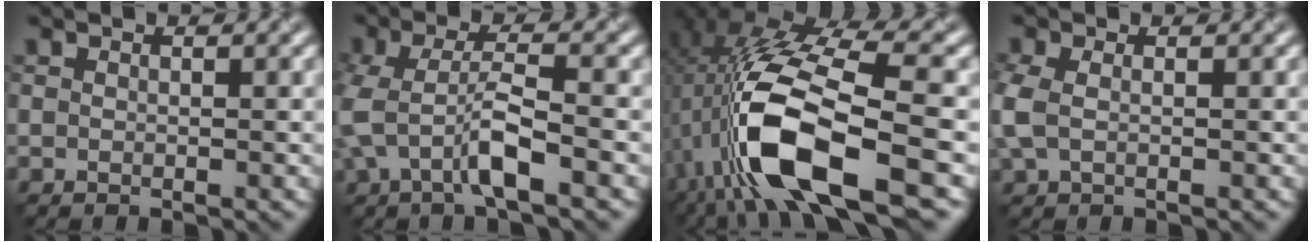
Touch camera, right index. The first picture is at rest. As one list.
[{"total": 4.7, "force": [-1.9, 1.4, 4.1], "torque": [-0.095, 0.003, -0.038]}, {"total": 13.0, "force": [-3.1, 4.9, 11.6], "torque": [-0.234, -0.009, -0.057]}, {"total": 2.2, "force": [-0.1, 1.4, 1.7], "torque": [-0.054, -0.001, -0.005]}]